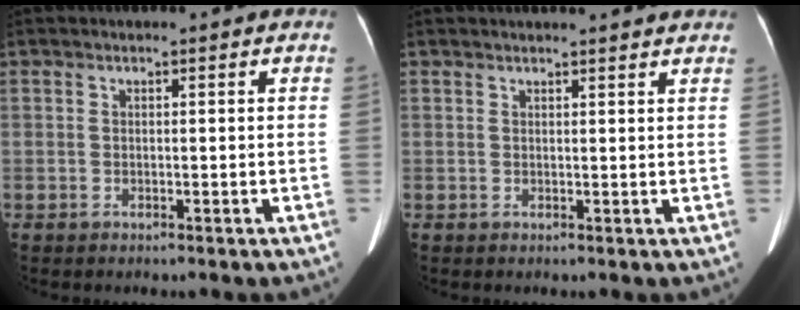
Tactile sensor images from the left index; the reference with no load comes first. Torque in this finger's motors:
{"motor_torque": [0.16, -0.29, 0.03, 0.00]}